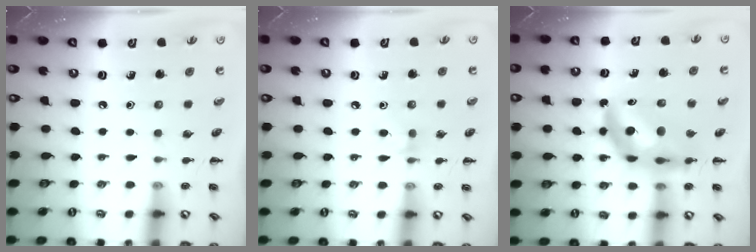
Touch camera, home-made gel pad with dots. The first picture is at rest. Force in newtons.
{"total": 5.1, "press": 4.8, "slide": 1.7}
{"total": 10.2, "press": 9.6, "slide": 3.4}